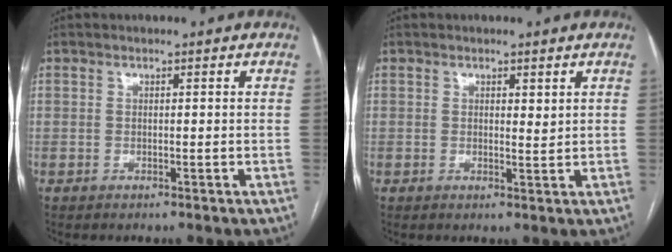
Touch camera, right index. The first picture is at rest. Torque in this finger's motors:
{"motor_torque": [-0.17, 0.15, -0.02, 0.00]}